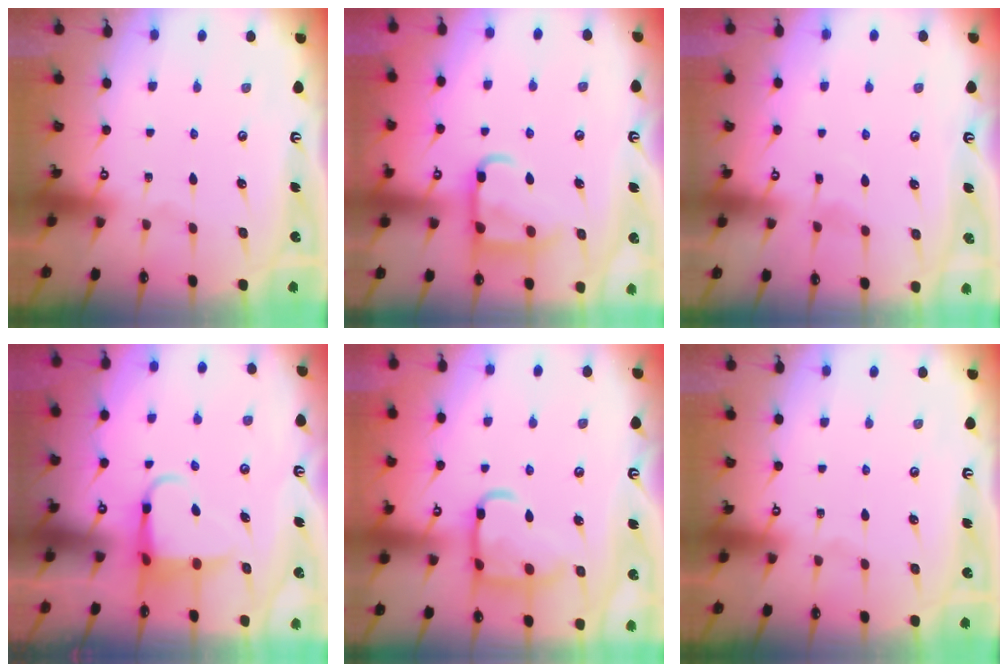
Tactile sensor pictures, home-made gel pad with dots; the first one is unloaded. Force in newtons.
{"total": 12.0, "press": 11.9, "slide": 1.4}
{"total": 5.3, "press": 5.2, "slide": 0.7}
{"total": 5.2, "press": 5.1, "slide": 0.7}
{"total": 14.9, "press": 14.8, "slide": 1.3}
{"total": 0.0}